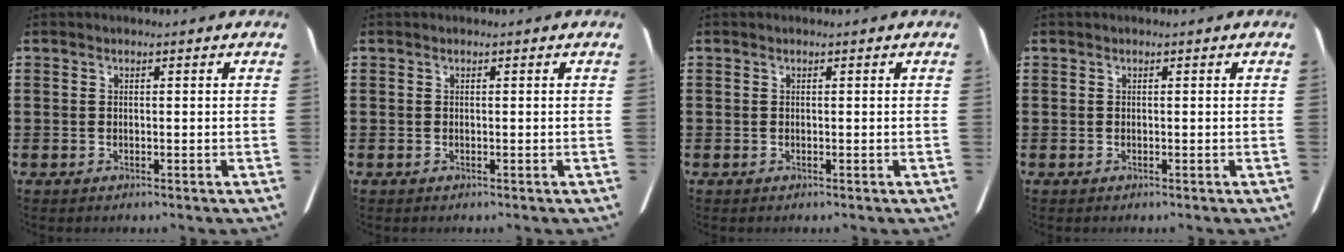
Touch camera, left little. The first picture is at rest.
{"total": 0.0}
{"total": 0.0}
{"total": 0.0}